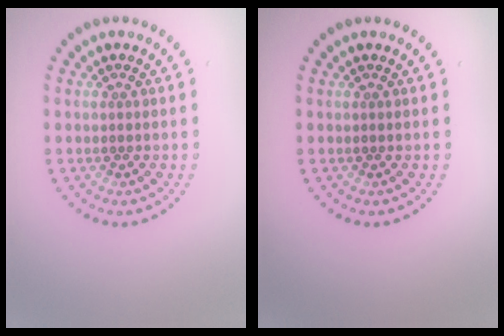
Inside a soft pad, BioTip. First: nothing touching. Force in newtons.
{"total": 0.0}